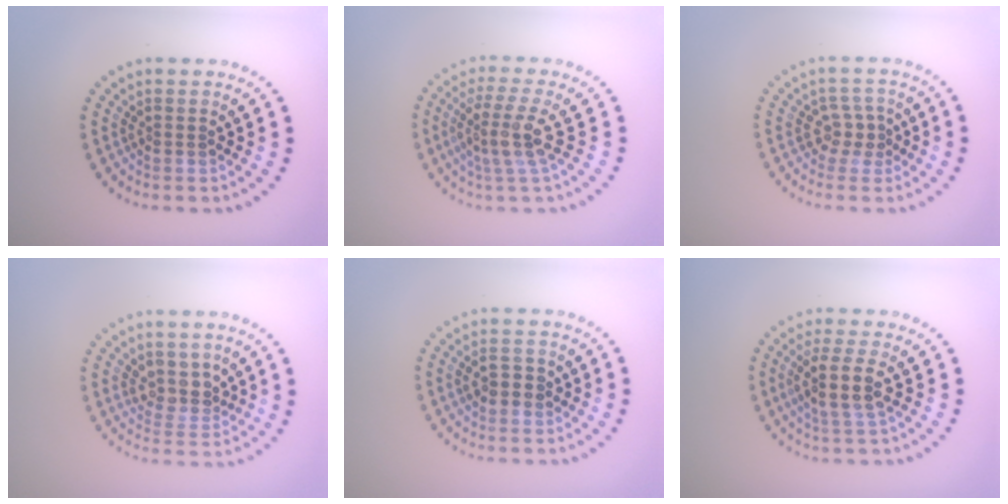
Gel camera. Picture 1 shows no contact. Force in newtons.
{"total": 3.8, "press": 2.8, "slide": 2.6}
{"total": 1.7, "press": 1.5, "slide": 0.9}
{"total": 2.5, "press": 2.1, "slide": 1.5}
{"total": 1.8, "press": 1.8, "slide": 0.1}
{"total": 3.3, "press": 2.9, "slide": 1.7}